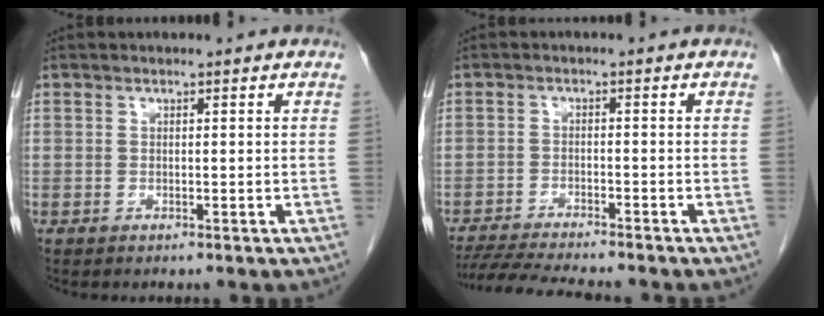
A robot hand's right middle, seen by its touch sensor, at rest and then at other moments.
{"total": 9.6, "force": [-8.7, 0.2, 4.1], "torque": [-0.066, -0.015, -0.140]}